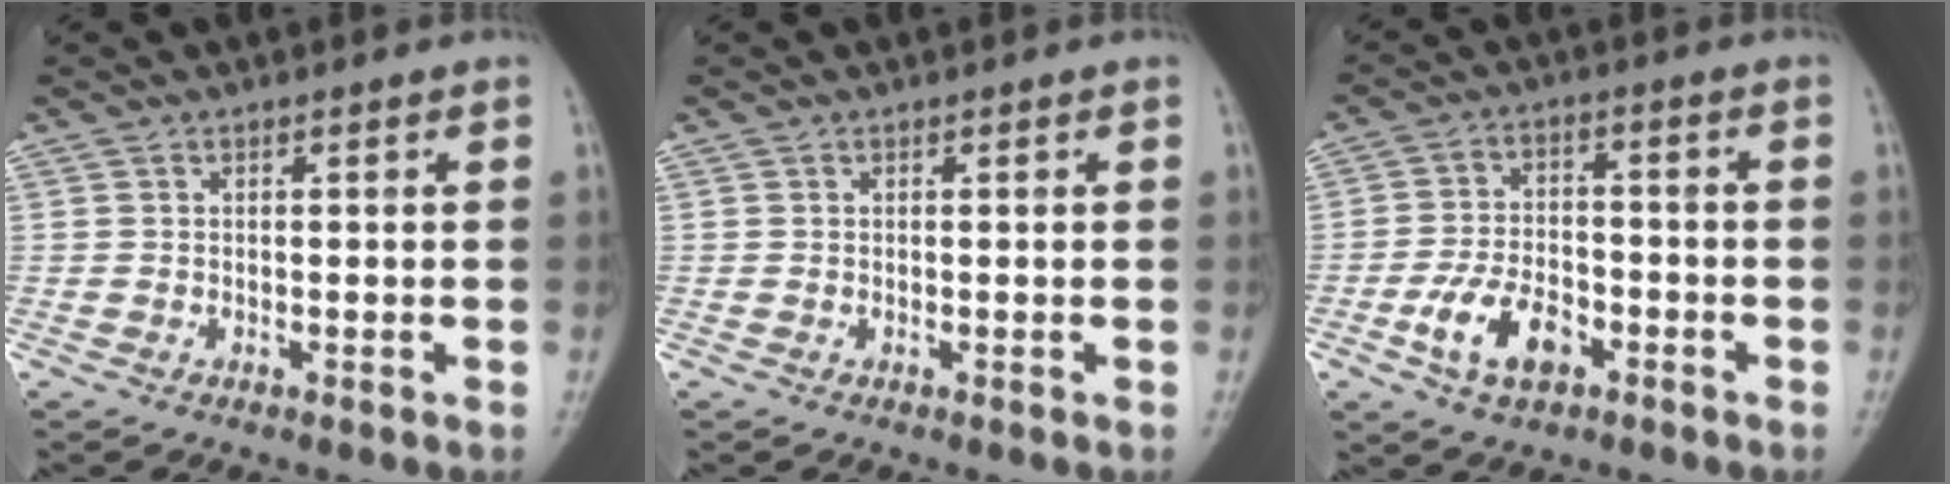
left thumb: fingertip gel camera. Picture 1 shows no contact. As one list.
[{"total": 0.0}, {"total": 9.1, "force": [-4.2, 5.3, 6.1], "torque": [-0.104, 0.025, -0.077]}]